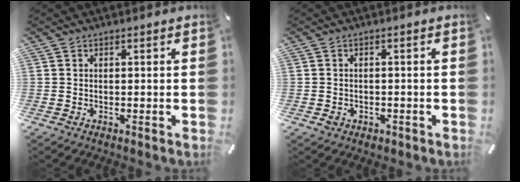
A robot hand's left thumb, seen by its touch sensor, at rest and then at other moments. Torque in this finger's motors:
{"motor_torque": [-0.04, -0.48, 0.11, 0.10, 0.02]}